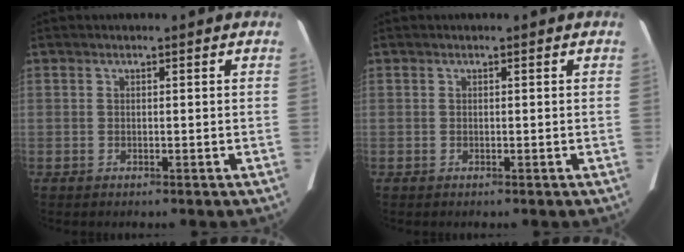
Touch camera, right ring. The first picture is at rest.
{"total": 0.0}